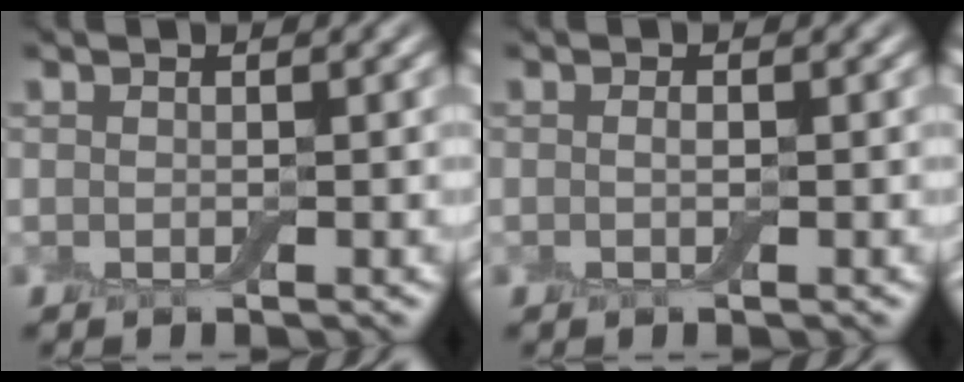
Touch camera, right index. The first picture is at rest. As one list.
[{"total": 0.7, "force": [0.0, 0.2, 0.6], "torque": [-0.014, -0.002, -0.001]}]